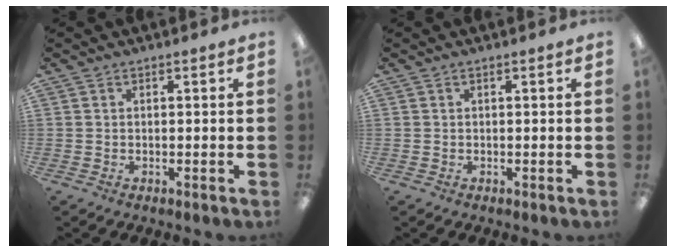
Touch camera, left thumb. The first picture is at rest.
{"total": 0.0}